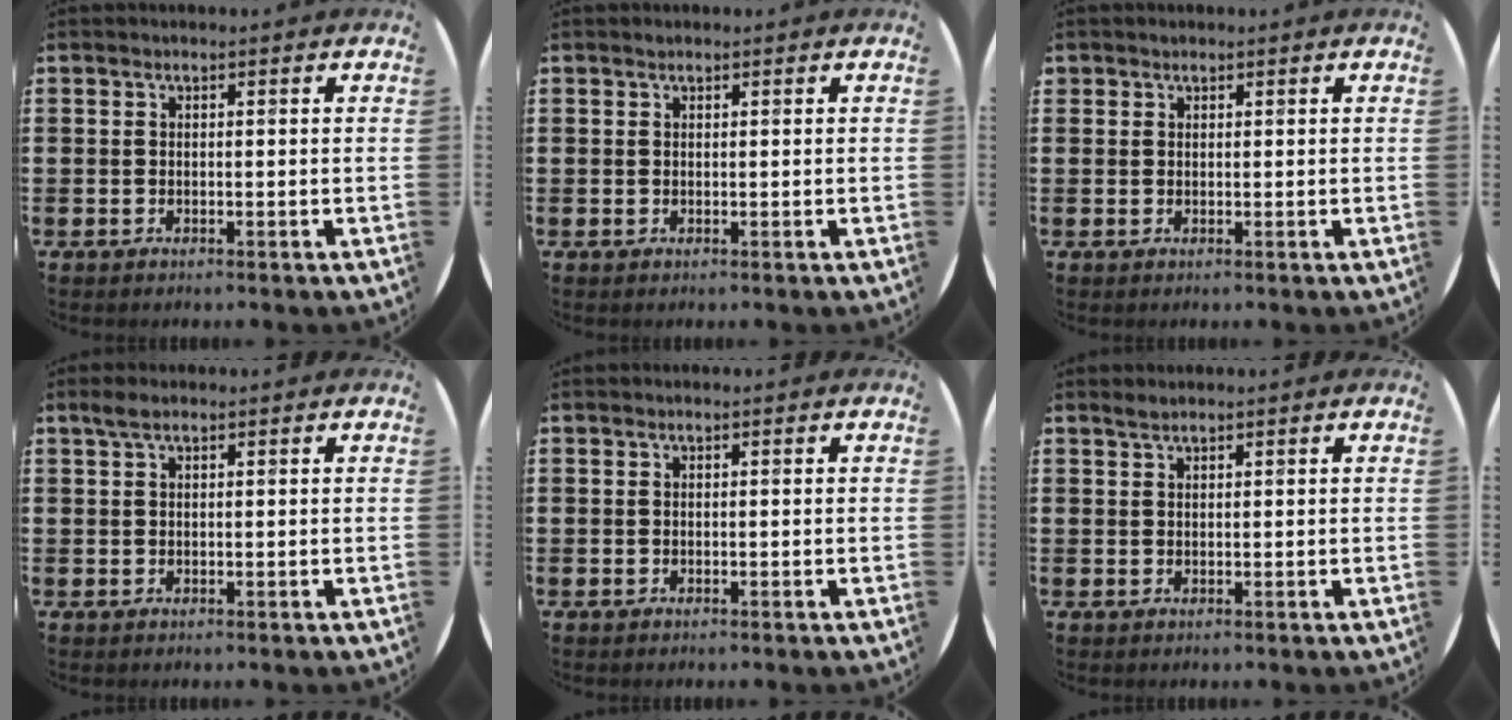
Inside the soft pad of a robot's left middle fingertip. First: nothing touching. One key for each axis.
{"total": 0.0}
{"total": 0.6, "fx": 0.4, "fy": 0.3, "fz": -0.1, "tx": 0.003, "ty": 0.004, "tz": 0.008}
{"total": 1.4, "fx": 1.0, "fy": 0.5, "fz": 0.9, "tx": -0.018, "ty": 0.004, "tz": 0.017}
{"total": 0.0}
{"total": 0.9, "fx": 0.9, "fy": 0.0, "fz": 0.2, "tx": -0.004, "ty": 0.002, "tz": 0.016}